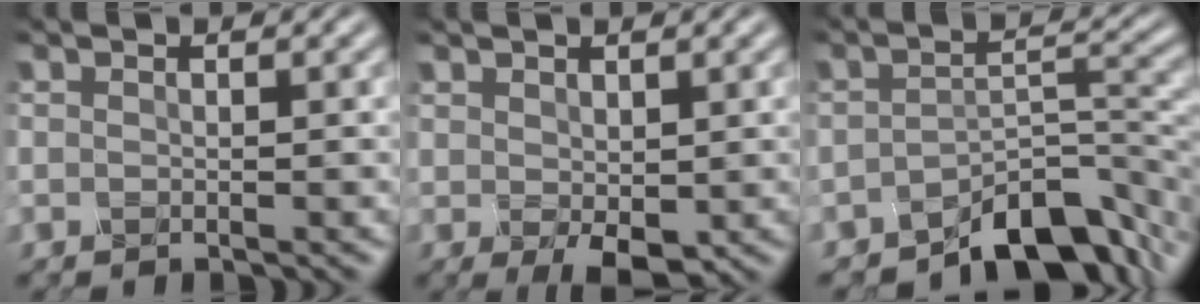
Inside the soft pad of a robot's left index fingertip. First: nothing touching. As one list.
[{"total": 2.3, "force": [0.2, 1.3, 1.8], "torque": [-0.036, -0.009, 0.012]}, {"total": 7.3, "force": [-5.6, 2.8, 3.8], "torque": [-0.039, -0.003, -0.093]}]